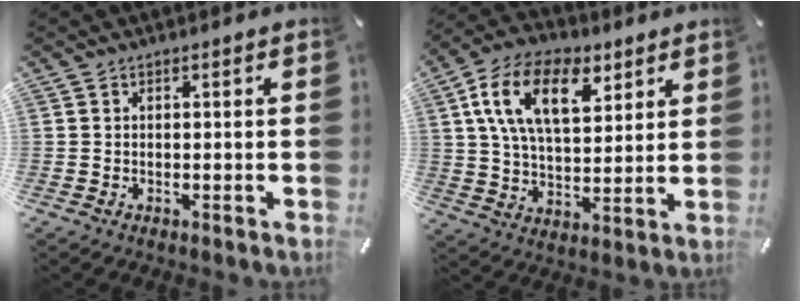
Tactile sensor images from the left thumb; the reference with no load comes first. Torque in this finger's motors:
{"motor_torque": [2.50, 2.51, 1.47, -1.30, 0.26]}